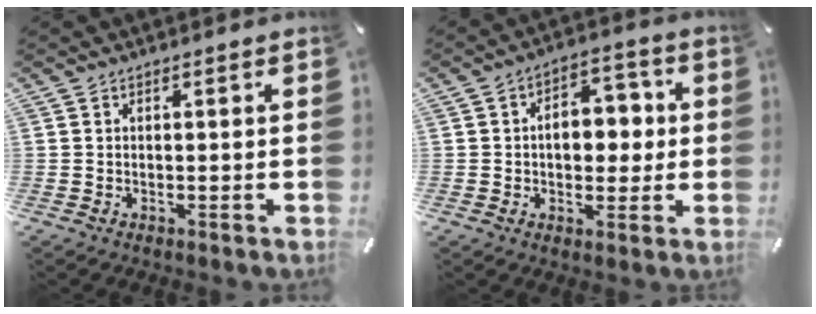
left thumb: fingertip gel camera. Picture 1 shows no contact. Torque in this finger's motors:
{"motor_torque": [0.24, 0.24, 0.35, -0.33, 0.09]}